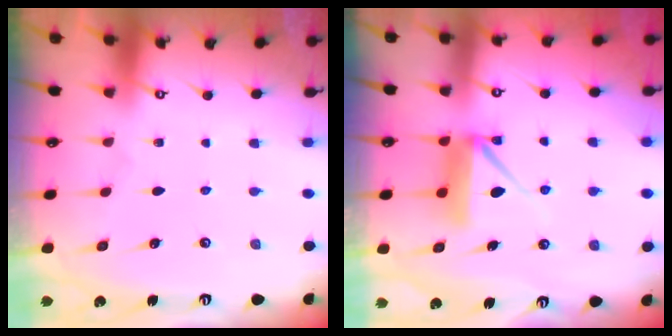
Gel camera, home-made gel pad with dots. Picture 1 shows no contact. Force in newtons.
{"total": 9.2, "press": 9.1, "slide": 0.8}